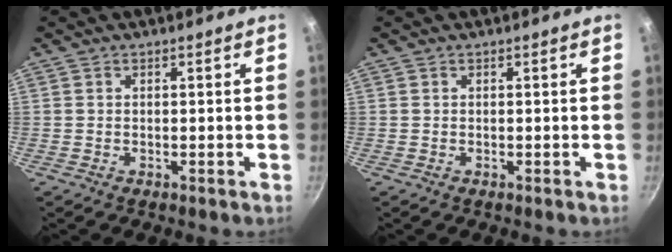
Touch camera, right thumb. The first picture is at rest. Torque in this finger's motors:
{"motor_torque": [-0.01, 0.01, 0.30, 0.27, 0.00]}